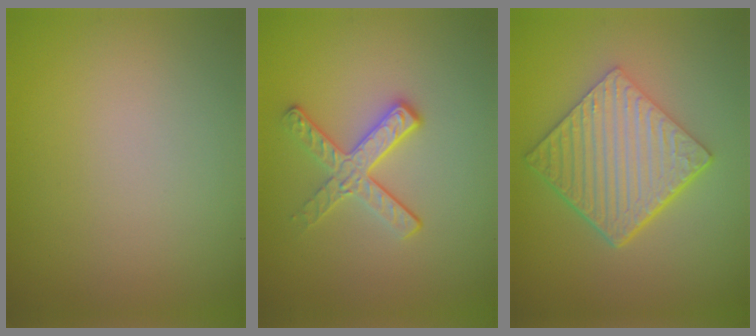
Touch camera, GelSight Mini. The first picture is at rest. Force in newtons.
{"total": 3.0, "press": 2.6, "slide": 1.6}
{"total": 6.6, "press": 4.7, "slide": 4.6}